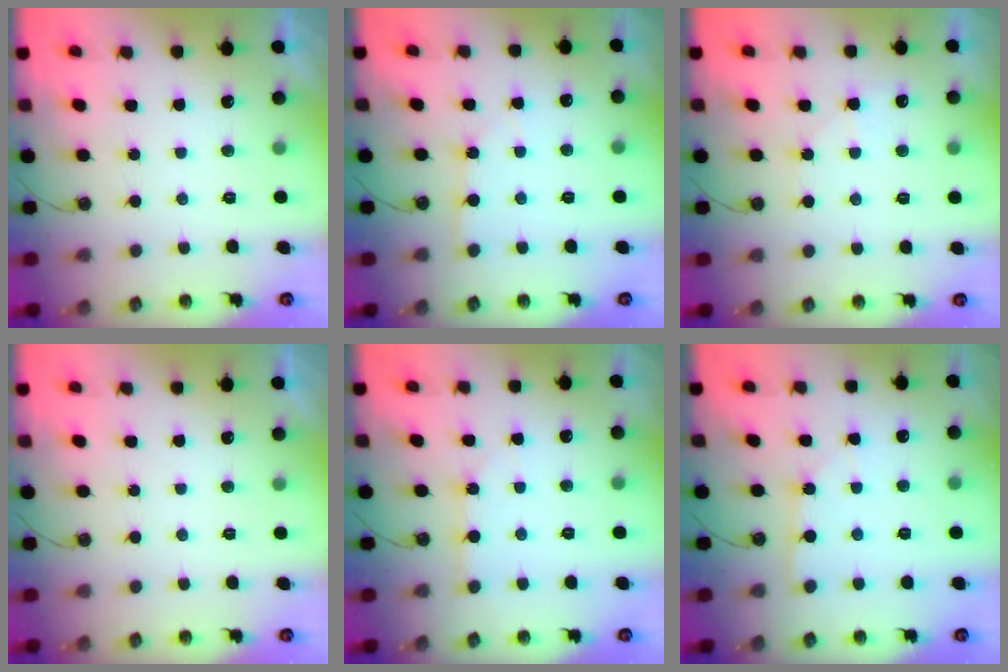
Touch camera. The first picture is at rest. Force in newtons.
{"total": 2.3, "press": 2.3, "slide": 0.3}
{"total": 5.0, "press": 5.0, "slide": 0.6}
{"total": 0.0}
{"total": 2.4, "press": 2.4, "slide": 0.1}
{"total": 2.4, "press": 2.4, "slide": 0.2}